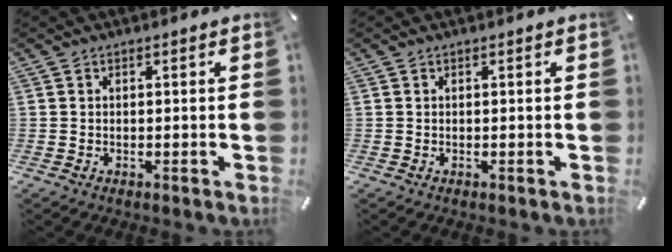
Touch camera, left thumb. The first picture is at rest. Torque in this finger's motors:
{"motor_torque": [0.00, 0.00, 0.00, 0.00, 0.00]}